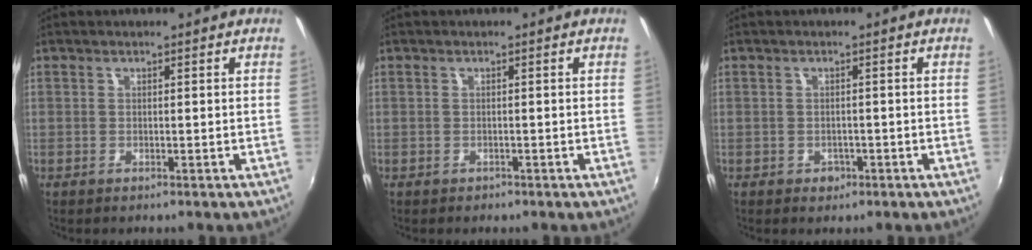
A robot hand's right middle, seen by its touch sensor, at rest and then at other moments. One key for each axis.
{"total": 0.9, "fx": -0.6, "fy": 0.6, "fz": 0.0, "tx": -0.002, "ty": -0.001, "tz": -0.008}
{"total": 2.0, "fx": -0.9, "fy": 1.7, "fz": 0.6, "tx": -0.013, "ty": -0.003, "tz": -0.010}